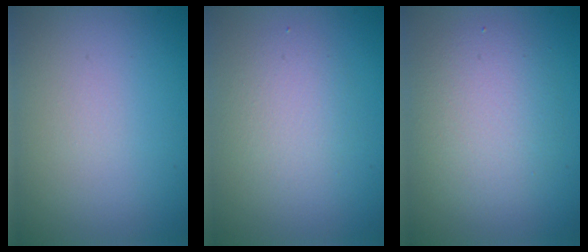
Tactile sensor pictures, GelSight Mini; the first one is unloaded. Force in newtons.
{"total": 2.4, "press": 2.4, "slide": 0.3}
{"total": 4.0, "press": 4.0, "slide": 0.0}